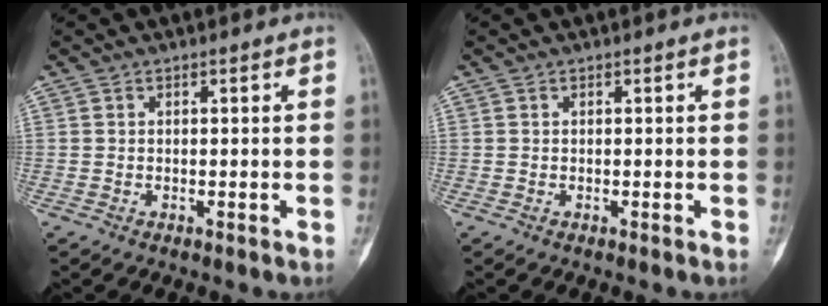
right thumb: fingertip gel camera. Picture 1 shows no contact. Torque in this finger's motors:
{"motor_torque": [0.00, 0.00, 0.13, 0.03, 0.00]}